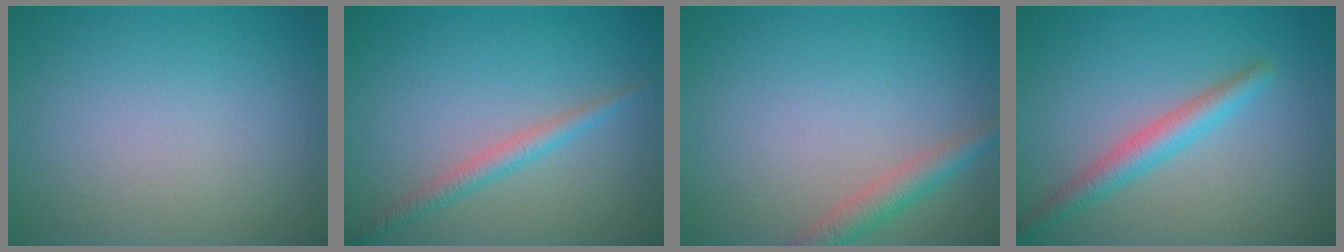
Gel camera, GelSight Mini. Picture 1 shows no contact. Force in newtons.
{"total": 2.0, "press": 2.0, "slide": 0.1}
{"total": 2.6, "press": 2.6, "slide": 0.2}
{"total": 2.9, "press": 2.9, "slide": 0.1}